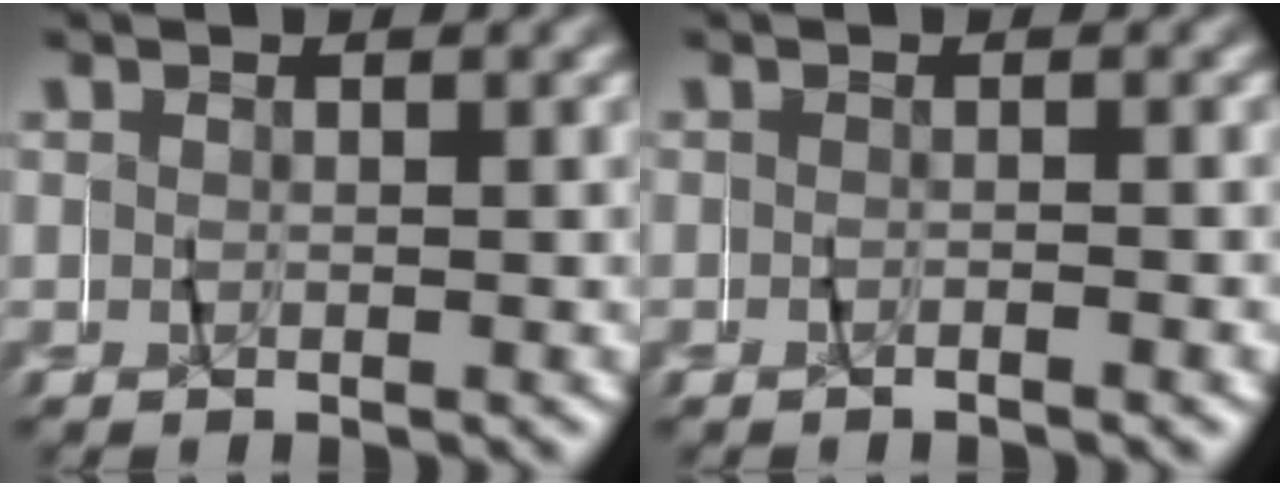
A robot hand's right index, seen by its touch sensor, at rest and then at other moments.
{"total": 0.8, "force": [-0.6, -0.3, 0.4], "torque": [-0.020, -0.003, -0.011]}